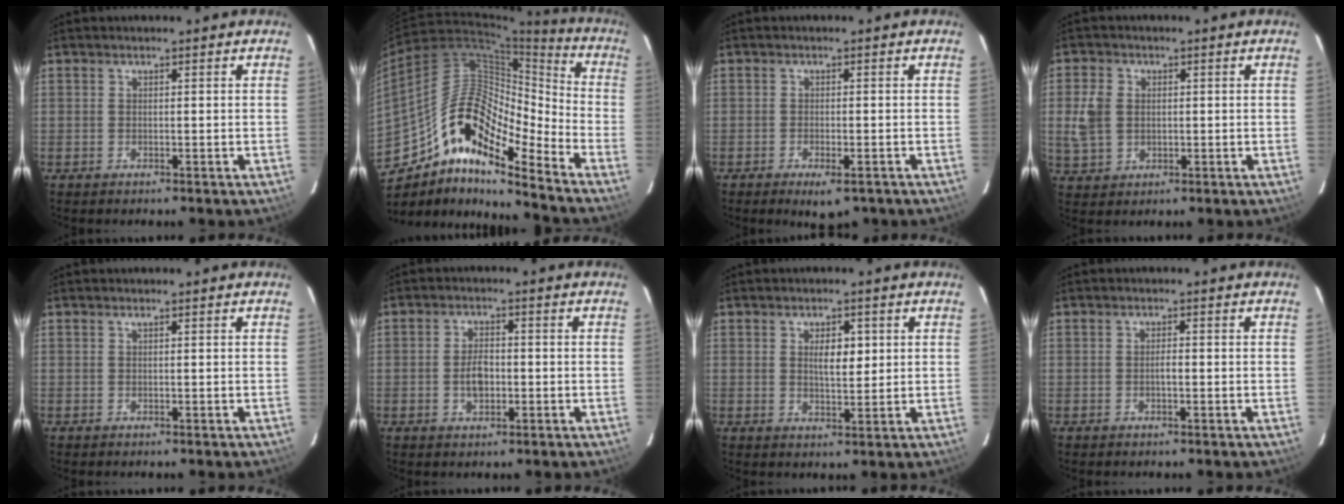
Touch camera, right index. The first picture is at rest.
{"total": 17.9, "force": [-11.6, 6.0, 12.2], "torque": [-0.198, 0.001, -0.220]}
{"total": 4.5, "force": [-3.0, 1.7, 3.0], "torque": [-0.053, -0.013, -0.043]}
{"total": 6.0, "force": [0.3, 4.9, 3.5], "torque": [-0.083, 0.007, 0.012]}
{"total": 0.0}
{"total": 4.3, "force": [-0.9, 2.6, 3.3], "torque": [-0.064, 0.003, -0.011]}
{"total": 4.2, "force": [1.1, 1.9, 3.6], "torque": [-0.058, 0.004, 0.019]}
{"total": 0.5, "force": [-0.2, 0.3, 0.4], "torque": [-0.006, 0.003, -0.004]}